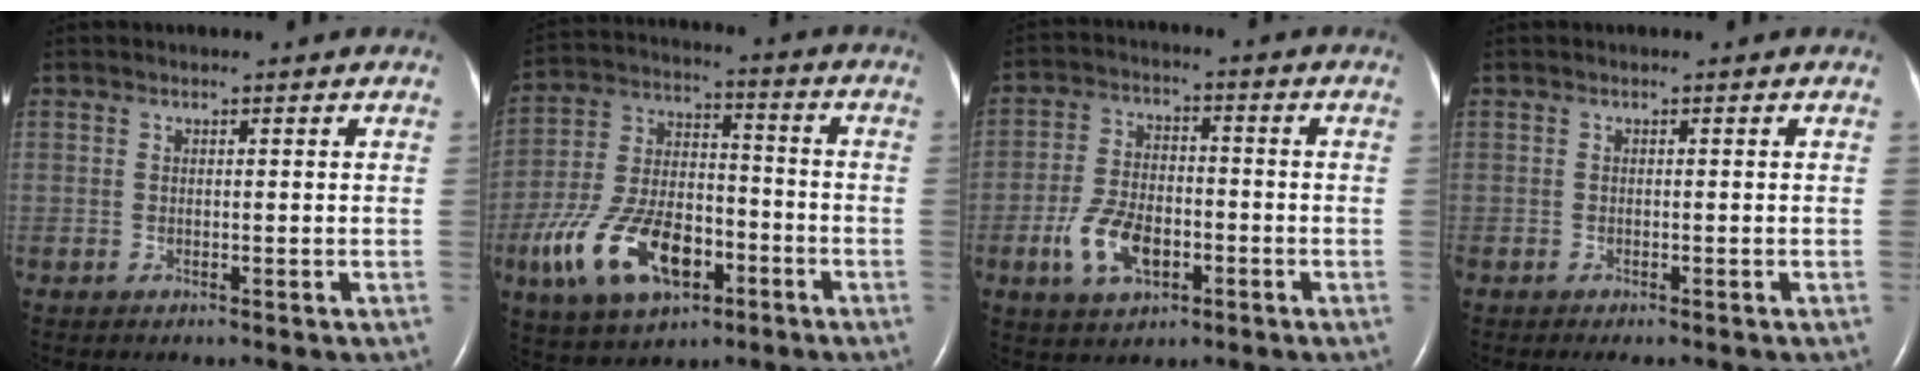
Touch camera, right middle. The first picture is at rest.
{"total": 16.0, "force": [-6.7, 8.1, 12.0], "torque": [-0.250, 0.007, -0.112]}
{"total": 8.6, "force": [-3.2, 4.6, 6.5], "torque": [-0.136, 0.004, -0.056]}
{"total": 1.4, "force": [-1.1, 0.4, 0.8], "torque": [-0.010, -0.004, -0.014]}